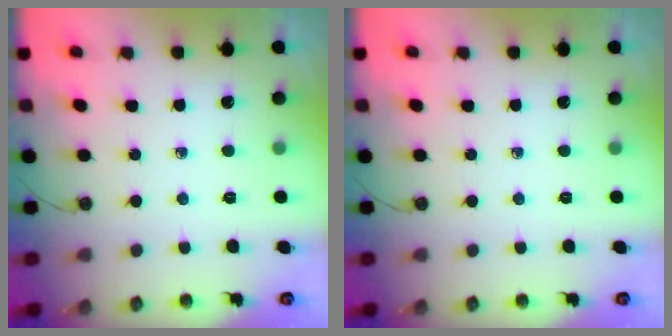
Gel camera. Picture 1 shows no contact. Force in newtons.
{"total": 0.0}